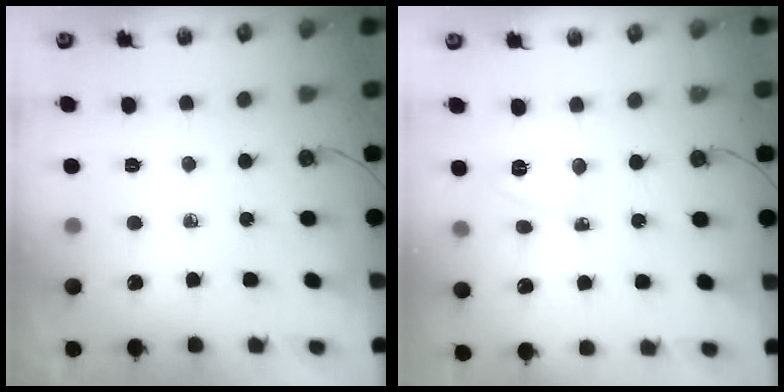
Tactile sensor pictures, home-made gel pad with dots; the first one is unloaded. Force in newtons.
{"total": 5.4, "press": 3.8, "slide": 3.8}